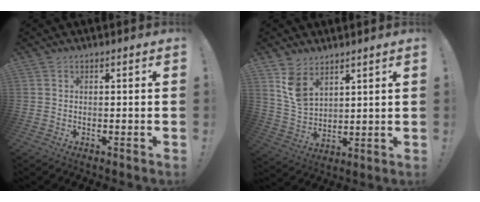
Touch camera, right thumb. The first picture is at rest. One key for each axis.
{"total": 8.4, "fx": 5.8, "fy": 4.7, "fz": 3.9, "tx": -0.072, "ty": -0.030, "tz": 0.116}